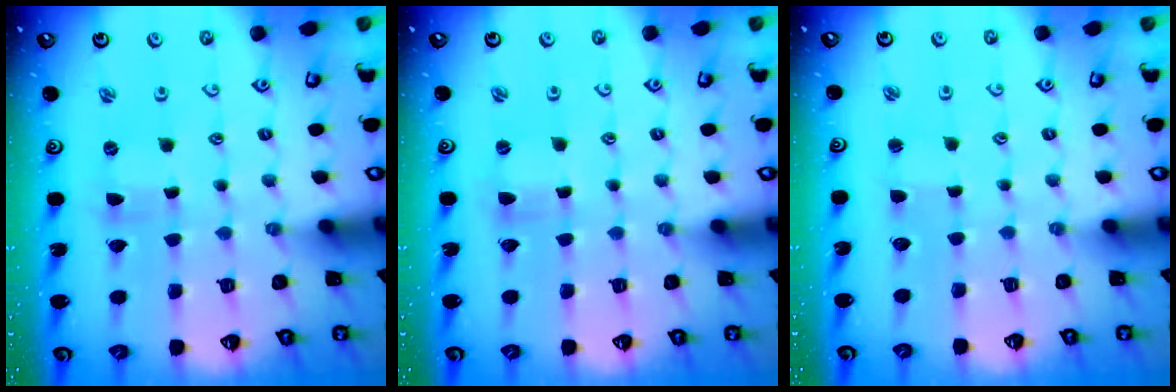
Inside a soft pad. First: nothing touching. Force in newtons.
{"total": 0.0}
{"total": 0.6, "press": 0.6, "slide": 0.0}